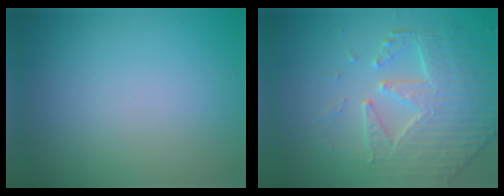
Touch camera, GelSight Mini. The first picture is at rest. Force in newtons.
{"total": 5.3, "press": 5.0, "slide": 2.0}